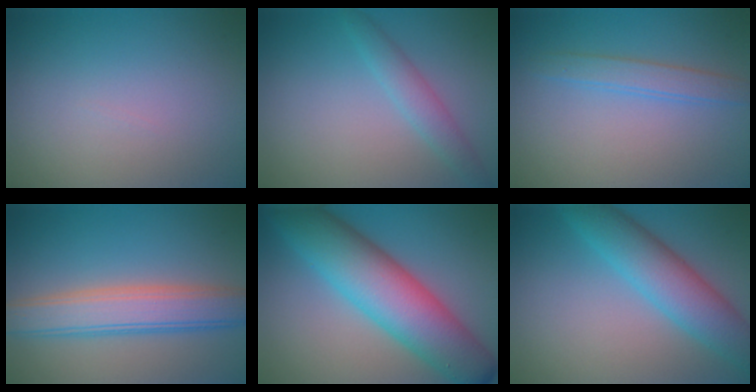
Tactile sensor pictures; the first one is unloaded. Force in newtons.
{"total": 2.2, "press": 2.2, "slide": 0.1}
{"total": 2.0, "press": 2.0, "slide": 0.2}
{"total": 6.9, "press": 6.9, "slide": 0.3}
{"total": 10.2, "press": 10.2, "slide": 0.1}
{"total": 5.9, "press": 5.9, "slide": 0.2}